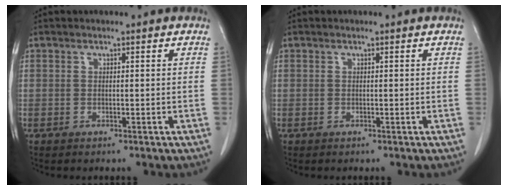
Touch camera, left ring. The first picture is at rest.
{"total": 0.0}